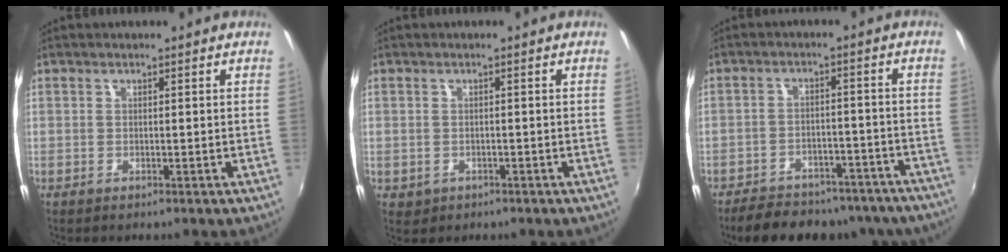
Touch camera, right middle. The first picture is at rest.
{"total": 2.5, "force": [-0.8, 2.2, 1.0], "torque": [-0.024, -0.003, -0.005]}
{"total": 21.2, "force": [-17.9, 8.3, 7.8], "torque": [-0.155, 0.021, -0.212]}